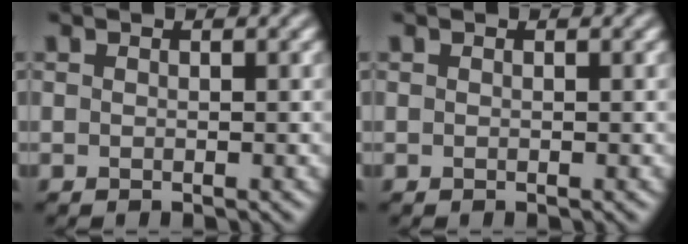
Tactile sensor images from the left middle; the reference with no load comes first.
{"total": 0.0}